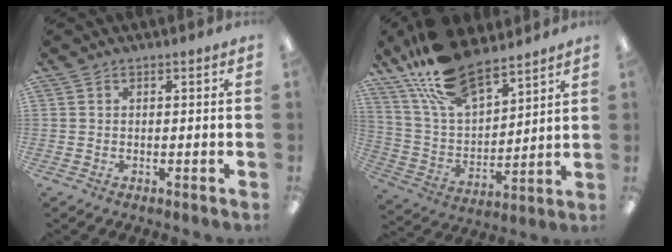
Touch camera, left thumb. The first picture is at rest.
{"total": 19.6, "force": [14.8, 8.4, 9.8], "torque": [-0.198, -0.075, 0.269]}